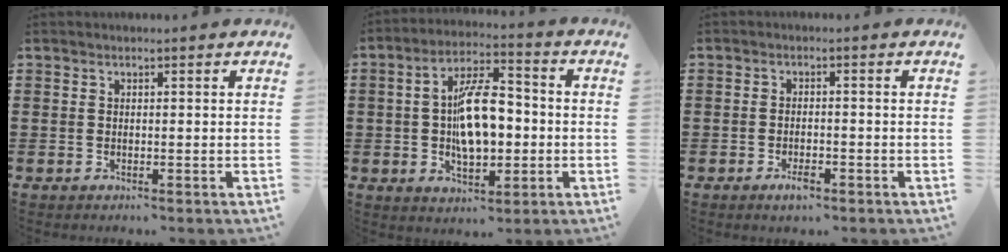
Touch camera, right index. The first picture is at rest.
{"total": 10.5, "force": [-0.6, 4.9, 9.2], "torque": [-0.169, 0.007, -0.017]}
{"total": 2.3, "force": [-1.4, 0.6, 1.7], "torque": [-0.031, -0.002, -0.024]}